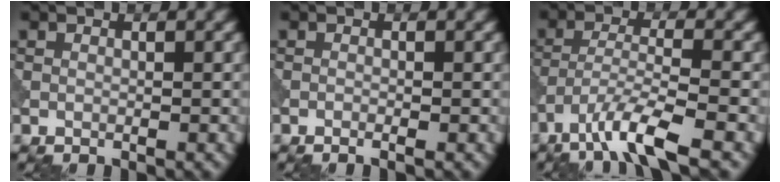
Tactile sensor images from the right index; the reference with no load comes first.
{"total": 0.5, "force": [-0.4, 0.0, 0.4], "torque": [-0.007, -0.002, -0.008]}
{"total": 5.7, "force": [-3.9, 0.8, 4.1], "torque": [-0.073, -0.001, -0.081]}